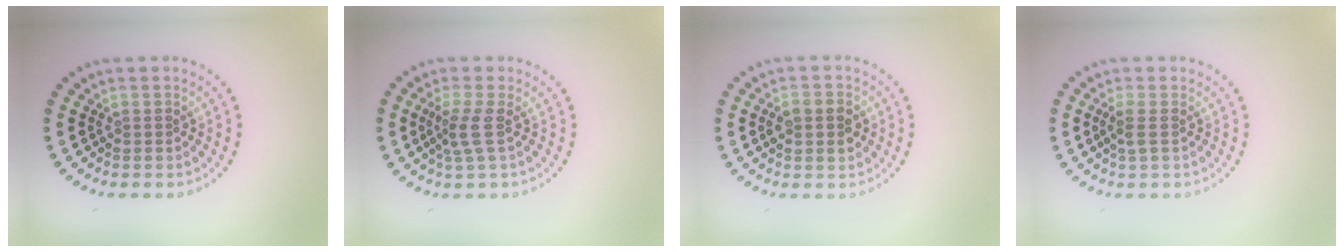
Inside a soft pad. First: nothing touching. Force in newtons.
{"total": 2.2, "press": 1.5, "slide": 1.5}
{"total": 2.7, "press": 2.7, "slide": 0.2}
{"total": 1.3, "press": 1.1, "slide": 0.7}